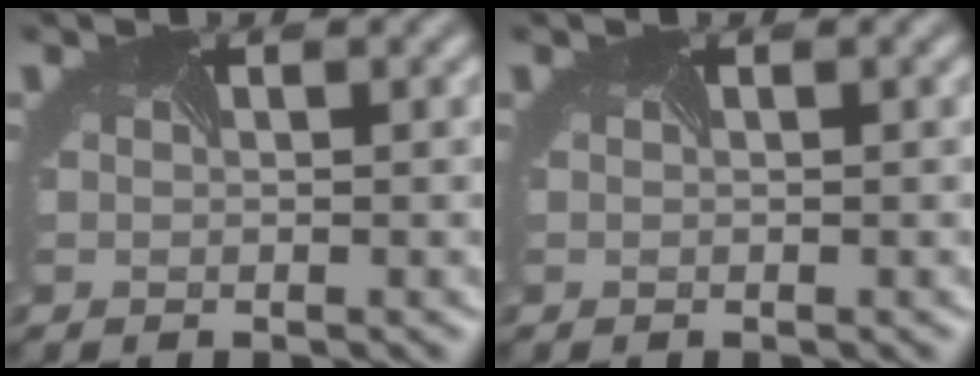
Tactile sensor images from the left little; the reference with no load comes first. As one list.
[{"total": 0.0}]